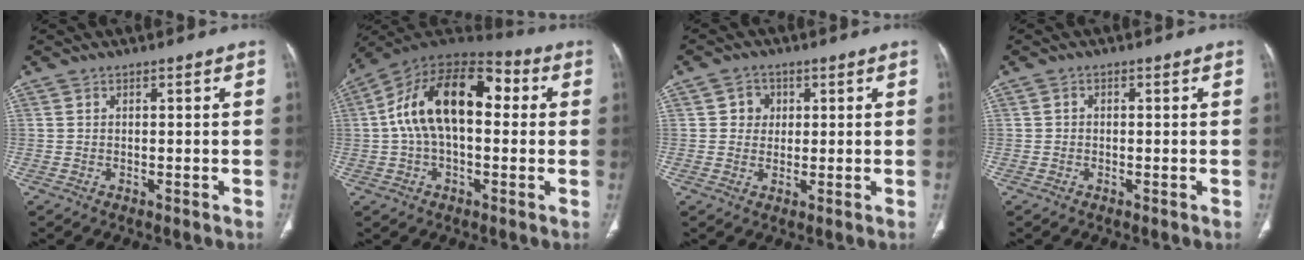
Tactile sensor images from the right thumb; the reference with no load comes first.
{"total": 18.7, "force": [2.3, 10.3, 15.4], "torque": [-0.254, 0.050, 0.028]}
{"total": 3.7, "force": [0.9, 3.4, 1.2], "torque": [0.003, 0.002, 0.012]}
{"total": 0.7, "force": [-0.1, 0.6, 0.3], "torque": [-0.001, 0.003, -0.005]}